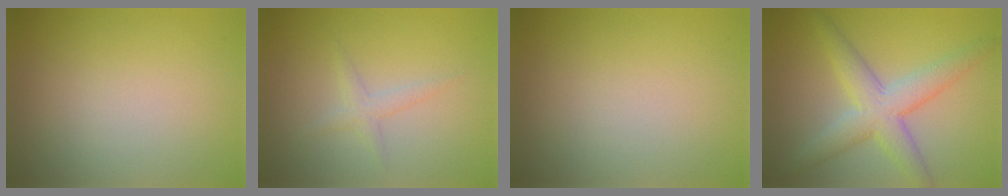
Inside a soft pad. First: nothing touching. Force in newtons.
{"total": 1.3, "press": 1.3, "slide": 0.1}
{"total": 0.0}
{"total": 5.3, "press": 5.3, "slide": 0.1}